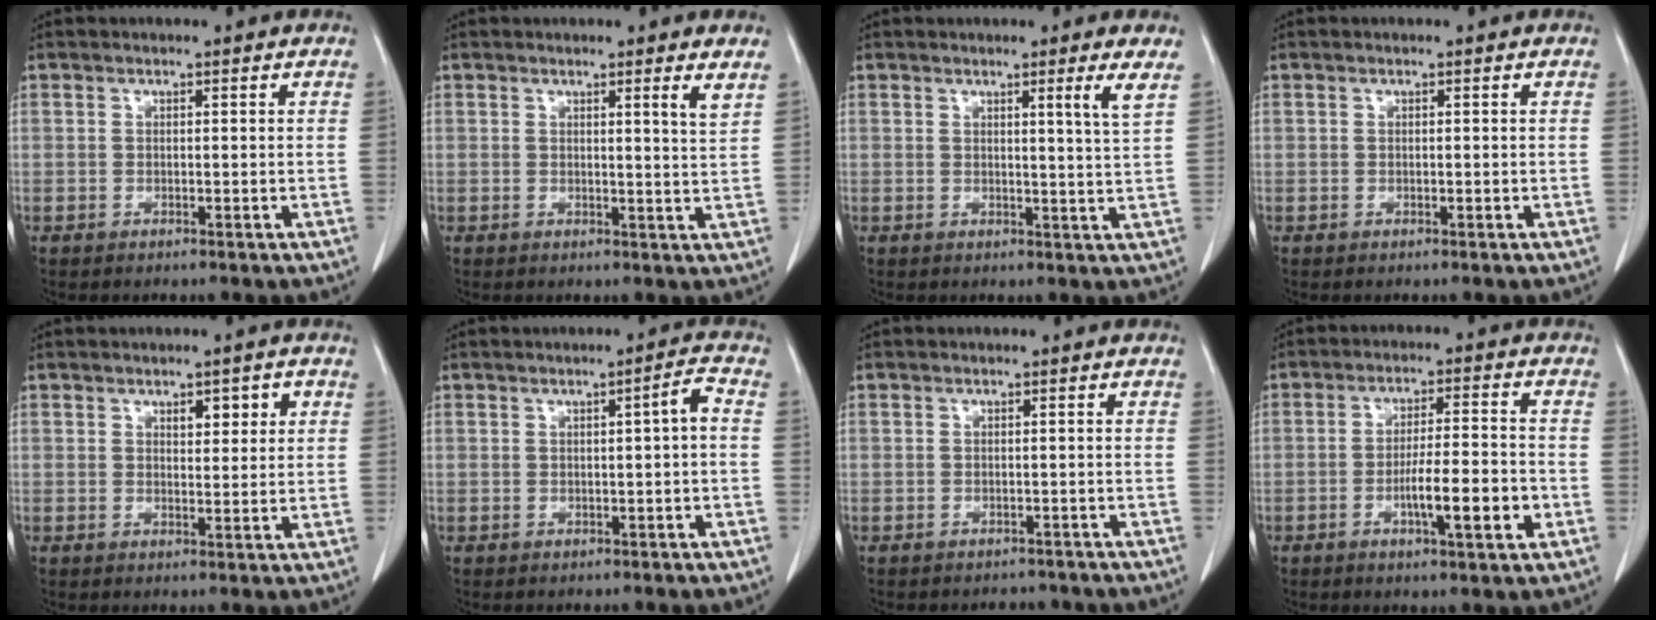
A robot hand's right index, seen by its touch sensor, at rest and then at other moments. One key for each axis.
{"total": 2.6, "fx": 1.7, "fy": -0.5, "fz": 1.8, "tx": -0.028, "ty": -0.016, "tz": 0.018}
{"total": 3.2, "fx": 1.7, "fy": -1.2, "fz": 2.4, "tx": -0.038, "ty": -0.017, "tz": 0.027}
{"total": 0.0}
{"total": 3.4, "fx": 1.5, "fy": 1.4, "fz": 2.8, "tx": -0.039, "ty": 0.005, "tz": 0.020}
{"total": 2.6, "fx": -0.1, "fy": 0.1, "fz": 2.6, "tx": -0.038, "ty": 0.007, "tz": -0.001}
{"total": 4.7, "fx": -4.2, "fy": 2.1, "fz": 0.6, "tx": -0.008, "ty": 0.002, "tz": -0.044}
{"total": 8.4, "fx": -2.9, "fy": 0.9, "fz": 7.8, "tx": -0.130, "ty": 0.001, "tz": -0.046}